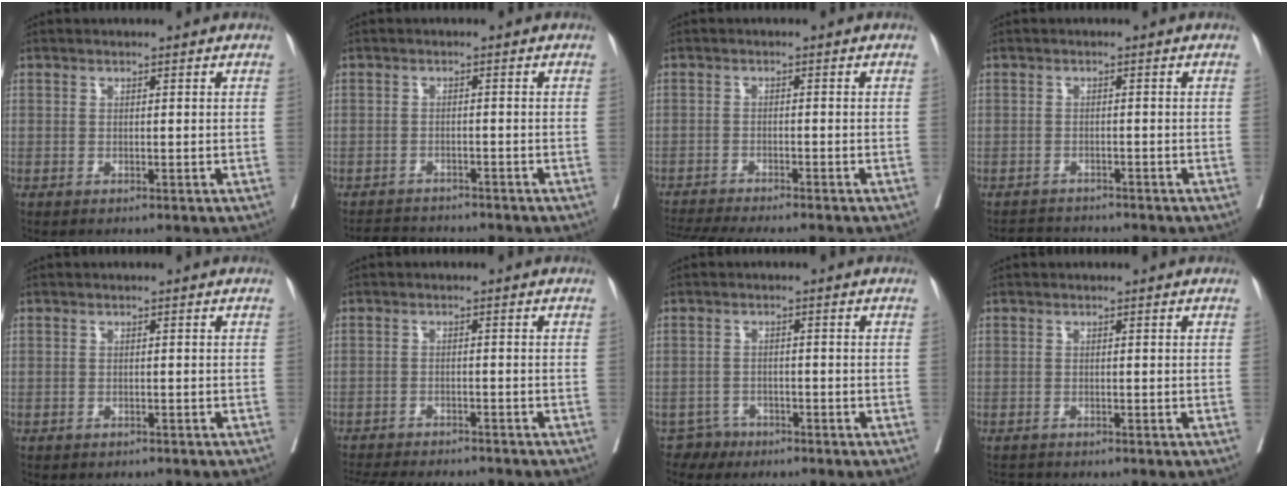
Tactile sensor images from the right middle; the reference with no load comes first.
{"total": 4.2, "force": [-4.0, 0.9, 0.3], "torque": [-0.001, -0.009, -0.066]}
{"total": 10.4, "force": [-9.4, 0.1, 4.5], "torque": [-0.057, -0.007, -0.142]}
{"total": 2.8, "force": [-2.7, 0.6, -0.4], "torque": [0.009, -0.009, -0.045]}
{"total": 1.8, "force": [-1.5, 0.7, 0.6], "torque": [-0.015, -0.002, -0.017]}
{"total": 12.5, "force": [-11.5, 2.3, 4.6], "torque": [-0.081, -0.009, -0.158]}
{"total": 2.2, "force": [-1.7, 1.3, -0.5], "torque": [0.009, 0.006, -0.030]}
{"total": 0.9, "force": [-0.9, 0.0, -0.2], "torque": [0.000, -0.007, -0.015]}